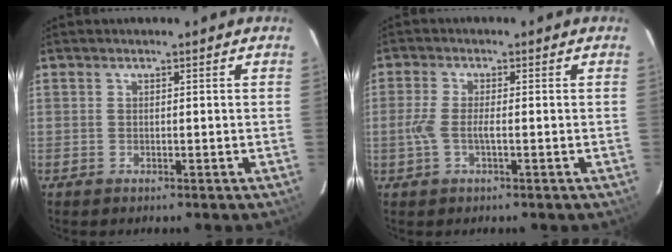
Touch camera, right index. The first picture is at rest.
{"total": 4.0, "force": [-0.9, 0.9, 3.7], "torque": [-0.085, 0.000, -0.019]}